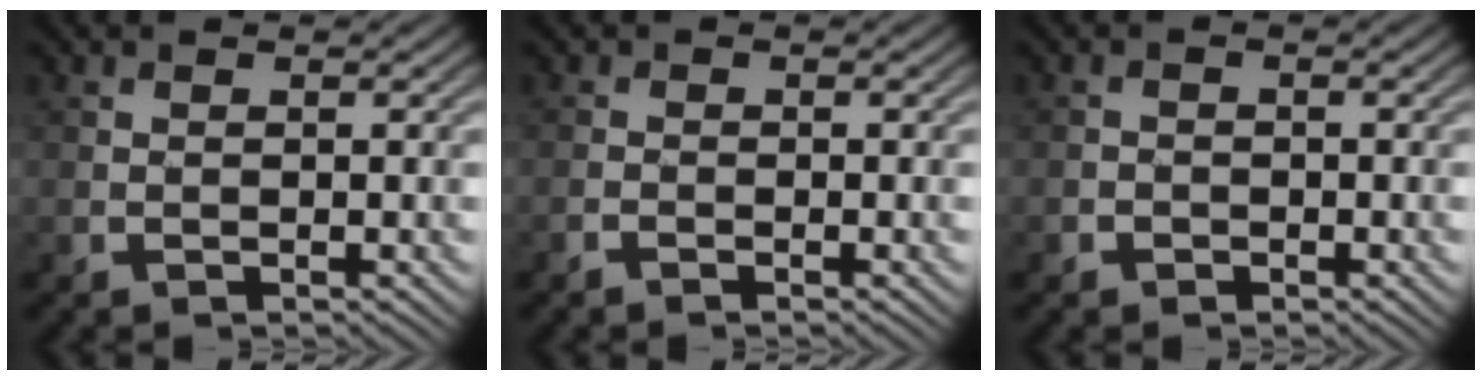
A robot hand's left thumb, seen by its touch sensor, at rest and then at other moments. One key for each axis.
{"total": 1.2, "fx": -0.9, "fy": 0.7, "fz": 0.3, "tx": -0.009, "ty": -0.002, "tz": -0.022}
{"total": 1.1, "fx": -0.7, "fy": 0.8, "fz": 0.1, "tx": 0.001, "ty": -0.004, "tz": -0.014}